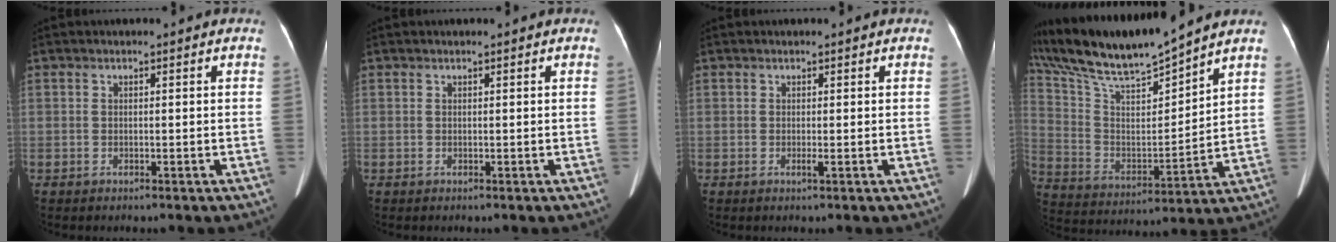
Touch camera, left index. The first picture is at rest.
{"total": 0.0}
{"total": 0.6, "force": [0.0, -0.1, 0.6], "torque": [-0.008, -0.001, -0.001]}
{"total": 16.6, "force": [15.0, 0.3, 7.1], "torque": [-0.151, 0.004, 0.284]}